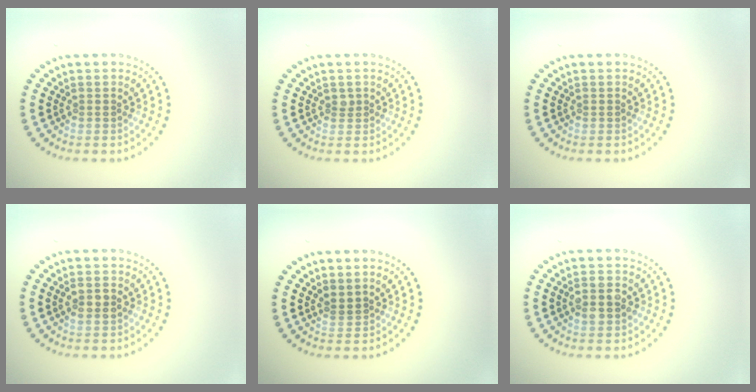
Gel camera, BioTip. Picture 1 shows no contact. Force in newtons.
{"total": 0.8, "press": 0.6, "slide": 0.5}
{"total": 0.0}
{"total": 1.6, "press": 1.6, "slide": 0.3}
{"total": 0.8, "press": 0.6, "slide": 0.6}
{"total": 2.4, "press": 2.4, "slide": 0.2}